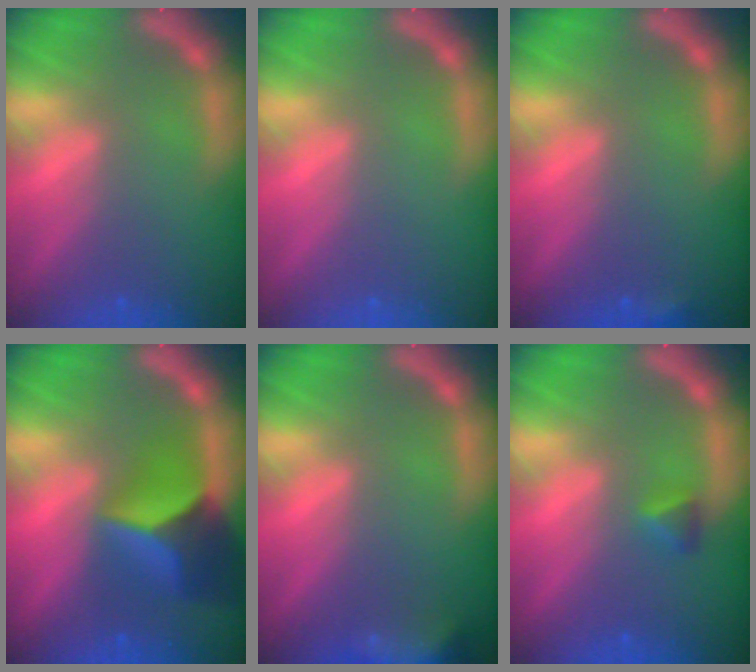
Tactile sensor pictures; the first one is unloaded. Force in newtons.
{"total": 0.0}
{"total": 0.9}
{"total": 7.9}
{"total": 6.9}
{"total": 1.4}